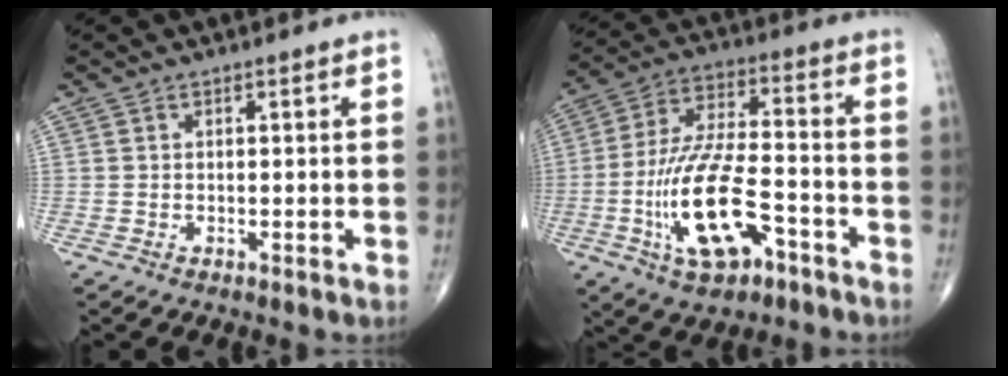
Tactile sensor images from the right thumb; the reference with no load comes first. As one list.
[{"total": 17.0, "force": [-6.4, 7.0, 14.1], "torque": [-0.274, 0.036, -0.108]}]